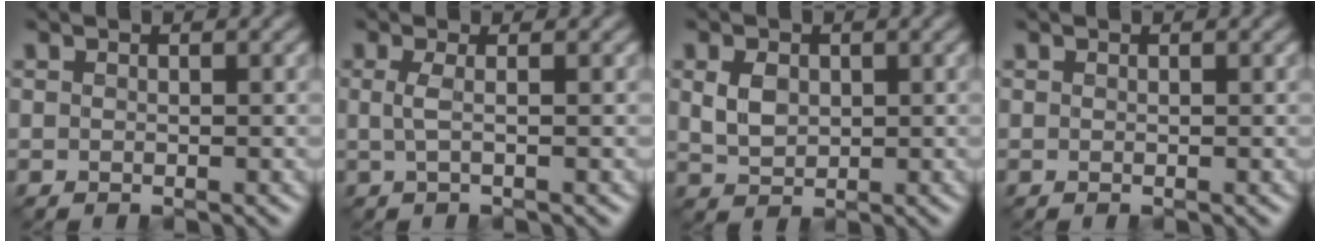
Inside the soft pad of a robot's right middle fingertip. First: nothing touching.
{"total": 1.5, "force": [-0.3, 0.5, 1.4], "torque": [-0.027, -0.003, -0.007]}
{"total": 2.4, "force": [0.2, 1.8, 1.5], "torque": [-0.035, -0.005, 0.008]}
{"total": 0.0}